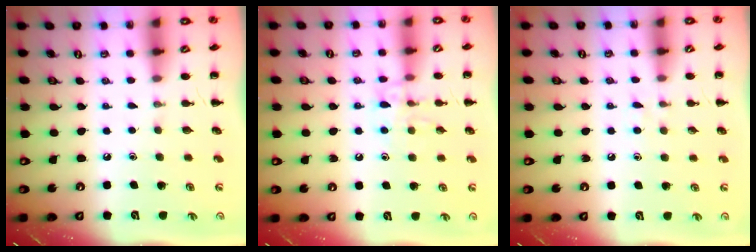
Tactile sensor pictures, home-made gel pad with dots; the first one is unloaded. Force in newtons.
{"total": 9.5, "press": 9.4, "slide": 1.2}
{"total": 3.5, "press": 3.2, "slide": 1.6}